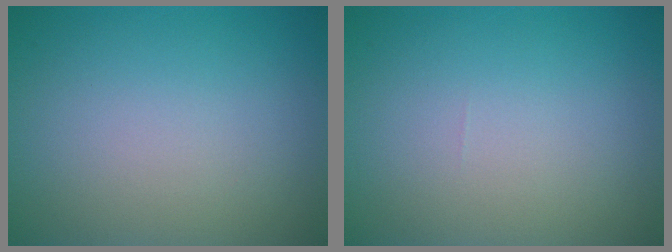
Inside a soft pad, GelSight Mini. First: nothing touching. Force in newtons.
{"total": 0.0}